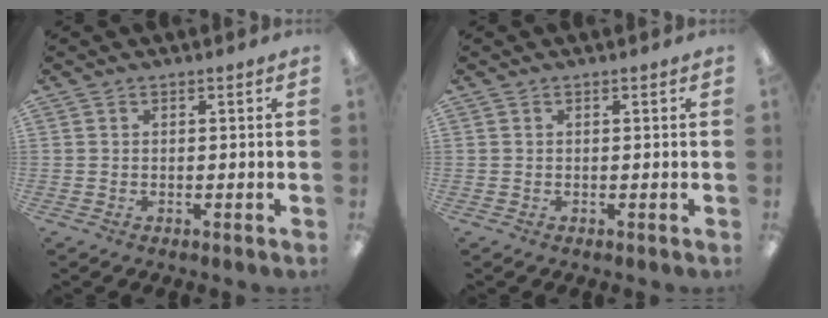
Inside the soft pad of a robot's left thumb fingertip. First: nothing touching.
{"total": 0.0}